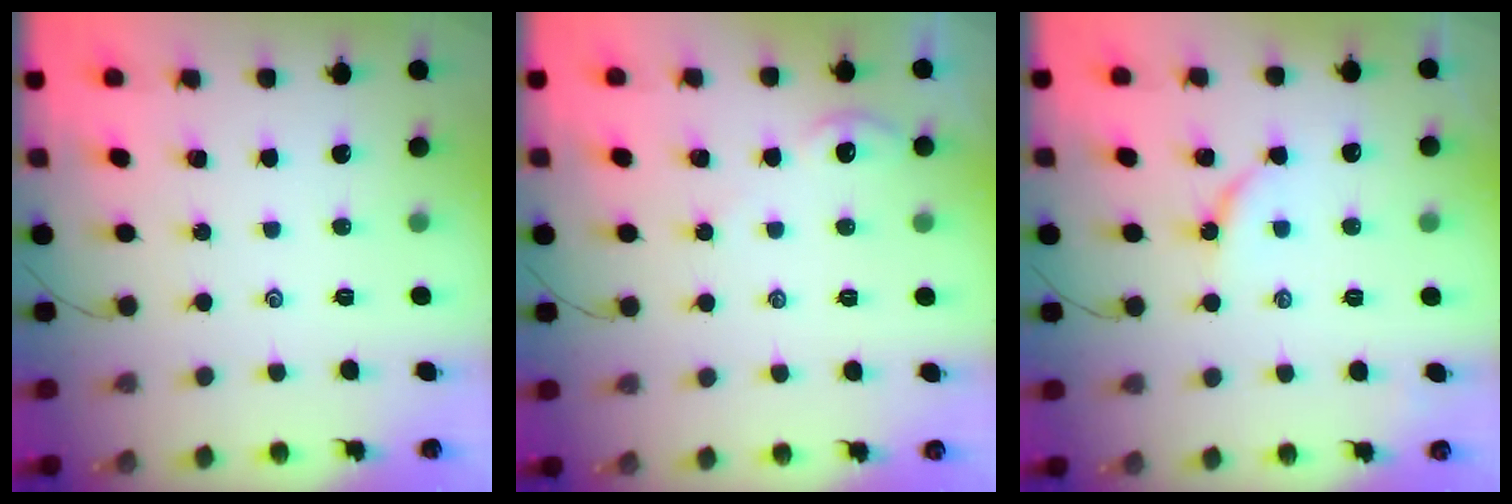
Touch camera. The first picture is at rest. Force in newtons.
{"total": 1.3, "press": 1.2, "slide": 0.4}
{"total": 4.2, "press": 4.1, "slide": 0.6}